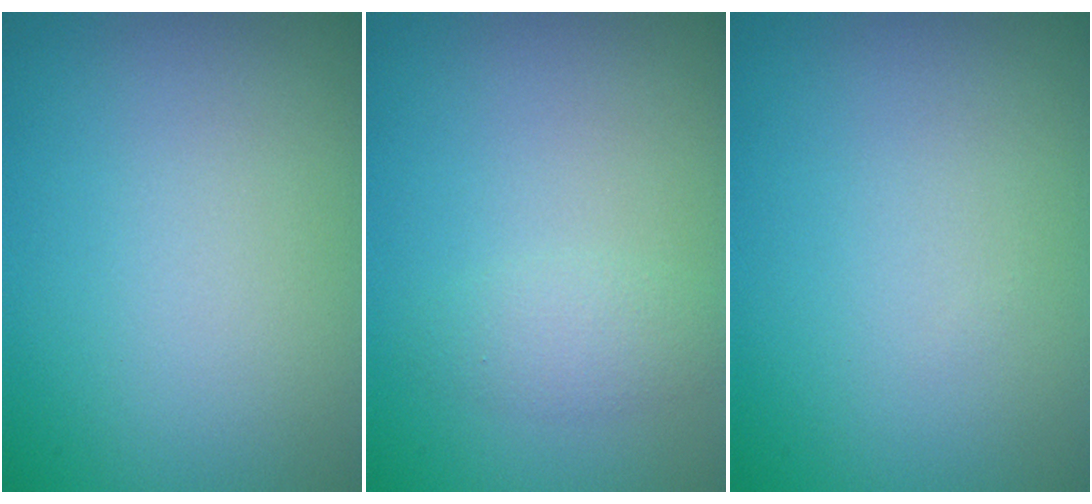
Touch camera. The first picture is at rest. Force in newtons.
{"total": 1.6, "press": 1.6, "slide": 0.0}
{"total": 0.0}